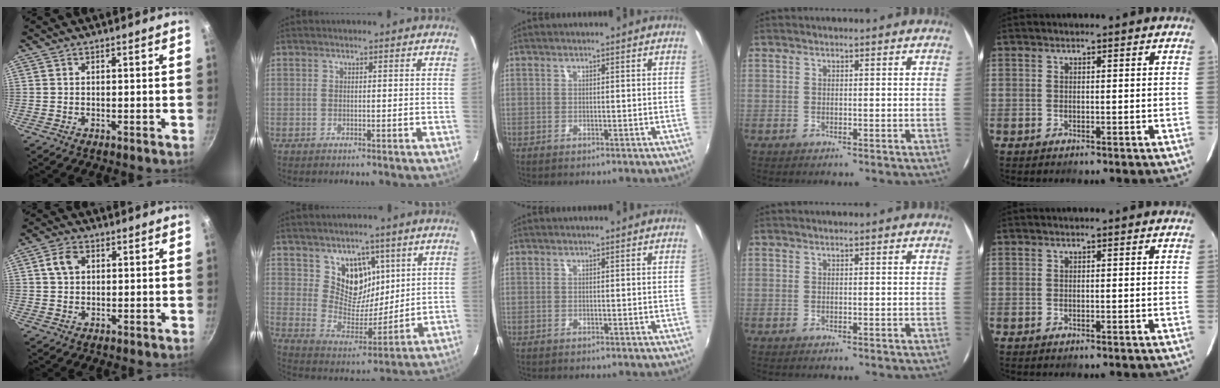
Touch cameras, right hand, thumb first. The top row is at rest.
{"thumb": {"total": 4.3, "force": [1.2, 3.1, 2.7], "torque": [-0.040, 0.006, 0.019]}, "index": {"total": 10.3, "force": [5.5, 7.6, 4.2], "torque": [-0.063, -0.013, 0.110]}}